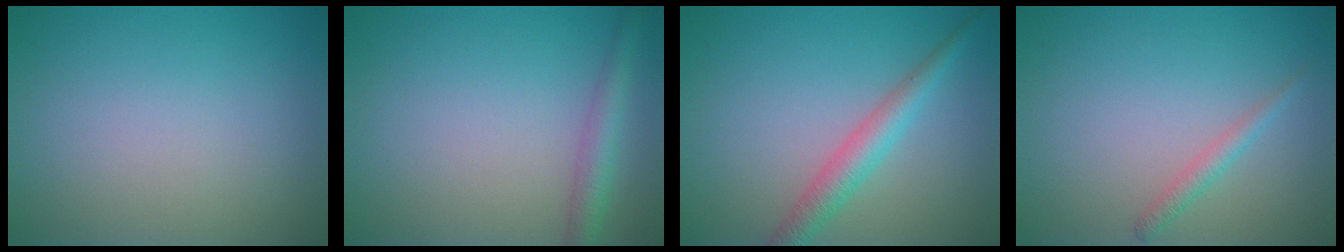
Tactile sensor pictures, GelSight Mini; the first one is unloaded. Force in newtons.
{"total": 2.7, "press": 2.7, "slide": 0.1}
{"total": 3.1, "press": 3.1, "slide": 0.1}
{"total": 1.4, "press": 1.4, "slide": 0.1}